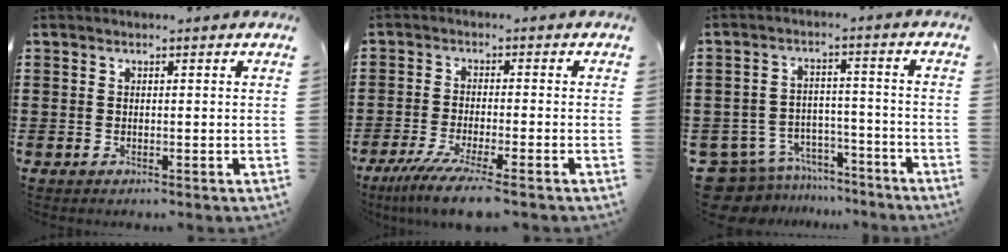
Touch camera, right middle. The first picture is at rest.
{"total": 6.0, "force": [-4.5, -0.1, 3.9], "torque": [-0.090, -0.026, -0.087]}
{"total": 8.3, "force": [-7.8, 2.8, 1.2], "torque": [-0.046, 0.023, -0.158]}